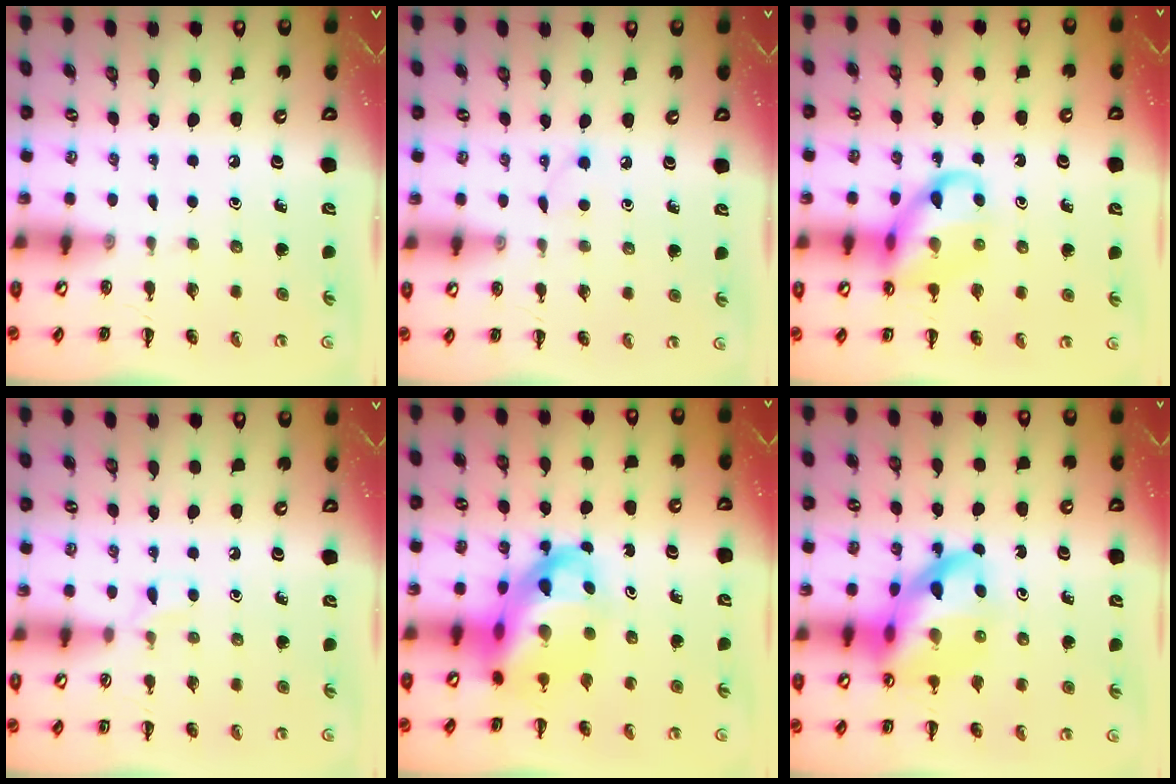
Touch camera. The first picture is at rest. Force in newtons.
{"total": 2.2, "press": 2.0, "slide": 0.8}
{"total": 12.6, "press": 12.4, "slide": 2.0}
{"total": 4.6, "press": 4.2, "slide": 1.6}
{"total": 14.4, "press": 13.9, "slide": 3.8}
{"total": 16.7, "press": 16.3, "slide": 3.8}